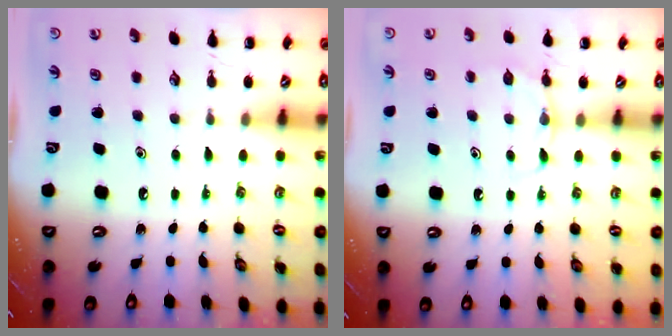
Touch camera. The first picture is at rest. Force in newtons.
{"total": 4.8, "press": 4.6, "slide": 1.3}